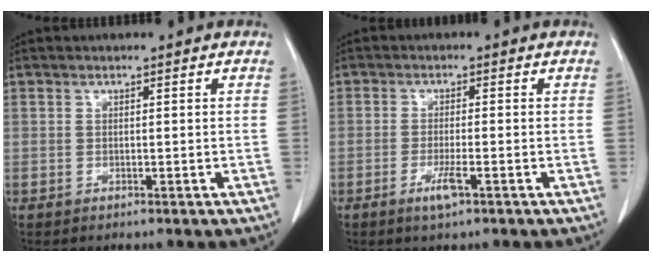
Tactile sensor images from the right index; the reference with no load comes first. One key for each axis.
{"total": 3.3, "fx": -1.7, "fy": 0.3, "fz": 2.8, "tx": -0.056, "ty": -0.005, "tz": -0.031}